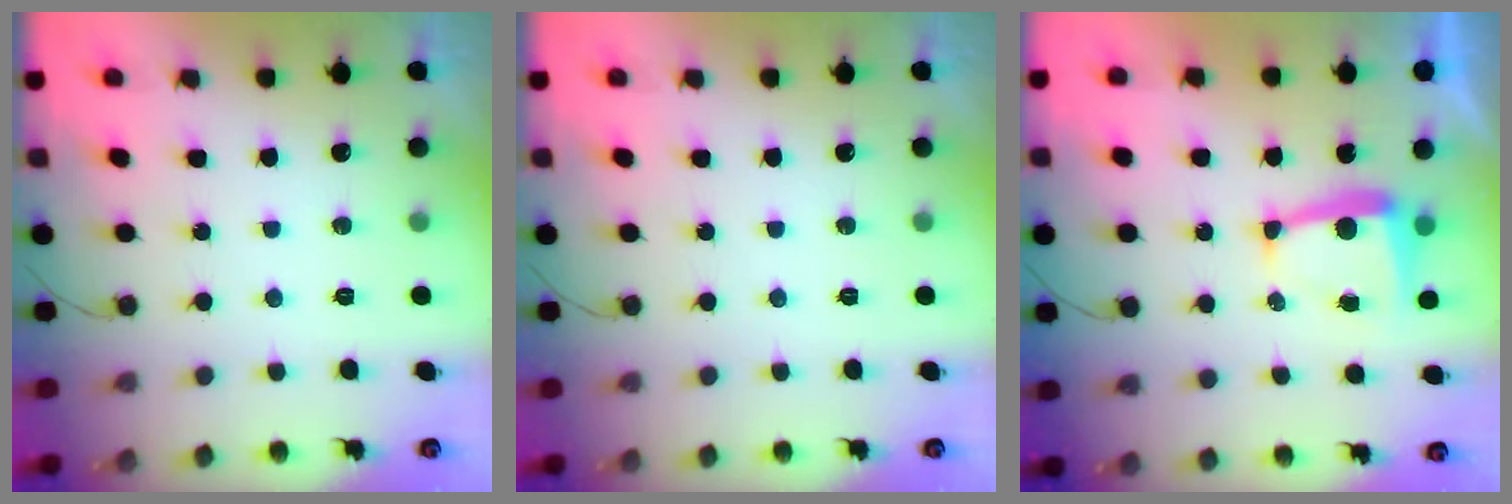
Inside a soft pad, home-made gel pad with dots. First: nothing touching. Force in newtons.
{"total": 0.0}
{"total": 5.9, "press": 5.9, "slide": 0.2}